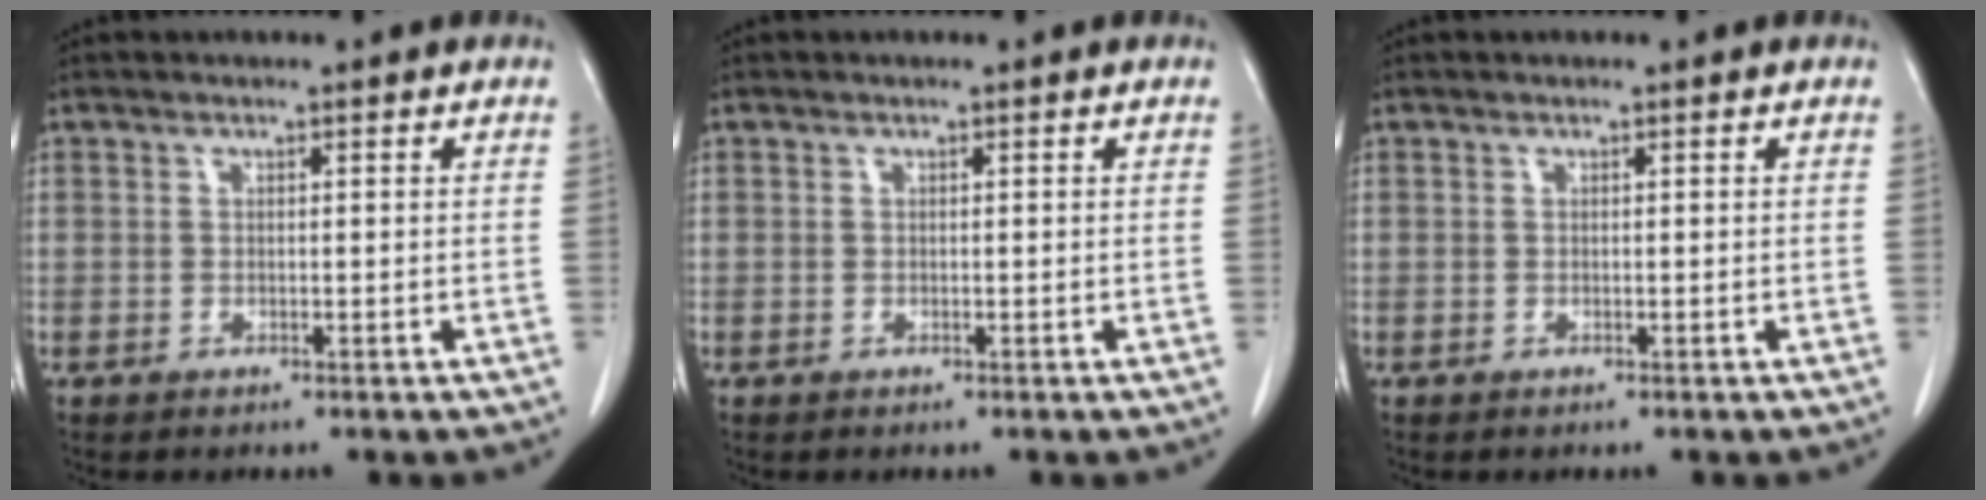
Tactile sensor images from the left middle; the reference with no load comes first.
{"total": 0.0}
{"total": 0.0}